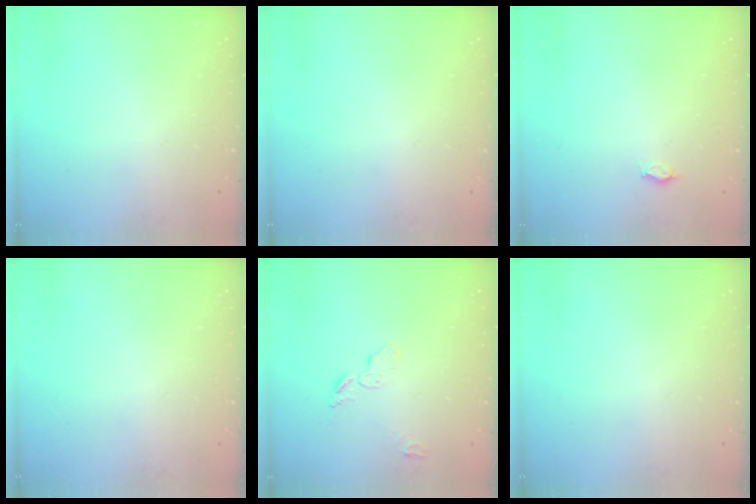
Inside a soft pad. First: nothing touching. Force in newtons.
{"total": 0.0}
{"total": 2.7, "press": 2.4, "slide": 1.1}
{"total": 0.0}
{"total": 6.0, "press": 5.9, "slide": 0.6}
{"total": 0.0}